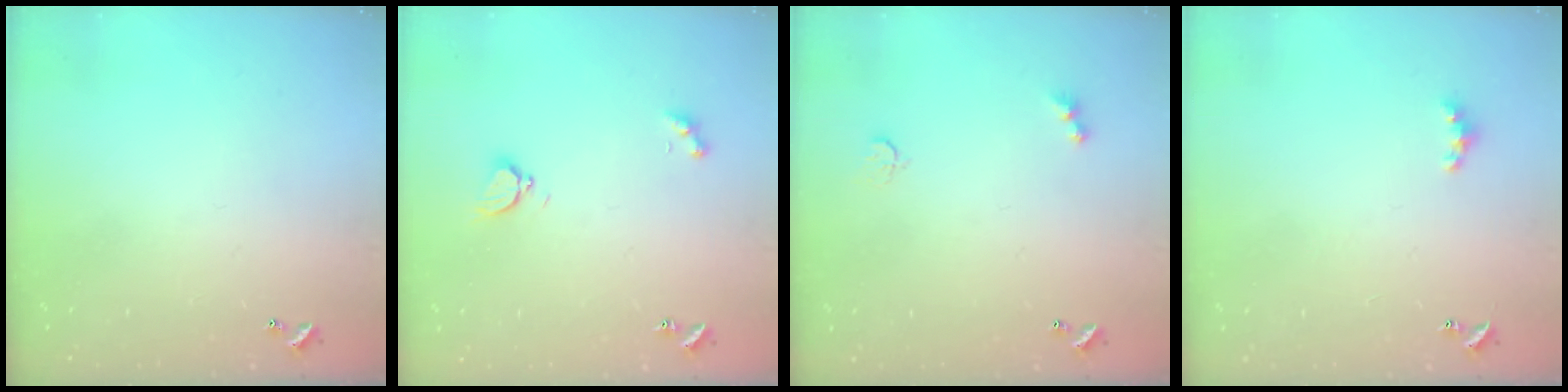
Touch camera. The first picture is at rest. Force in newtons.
{"total": 3.0, "press": 3.0, "slide": 0.5}
{"total": 2.9, "press": 2.8, "slide": 0.7}
{"total": 4.1, "press": 4.1, "slide": 0.4}